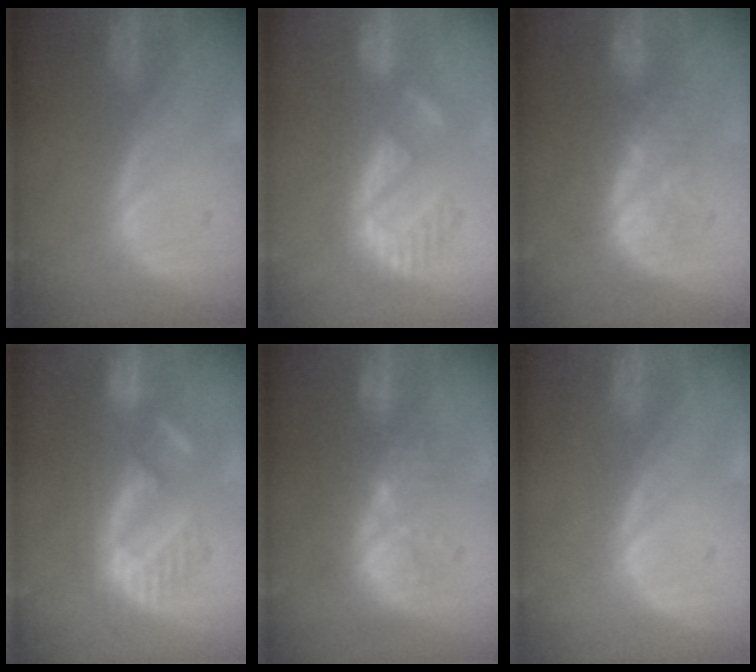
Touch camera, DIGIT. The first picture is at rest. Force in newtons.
{"total": 8.3, "press": 7.8, "slide": 2.8}
{"total": 8.3, "press": 7.4, "slide": 3.7}
{"total": 10.1, "press": 9.4, "slide": 3.5}
{"total": 9.9, "press": 8.9, "slide": 4.3}
{"total": 0.0}